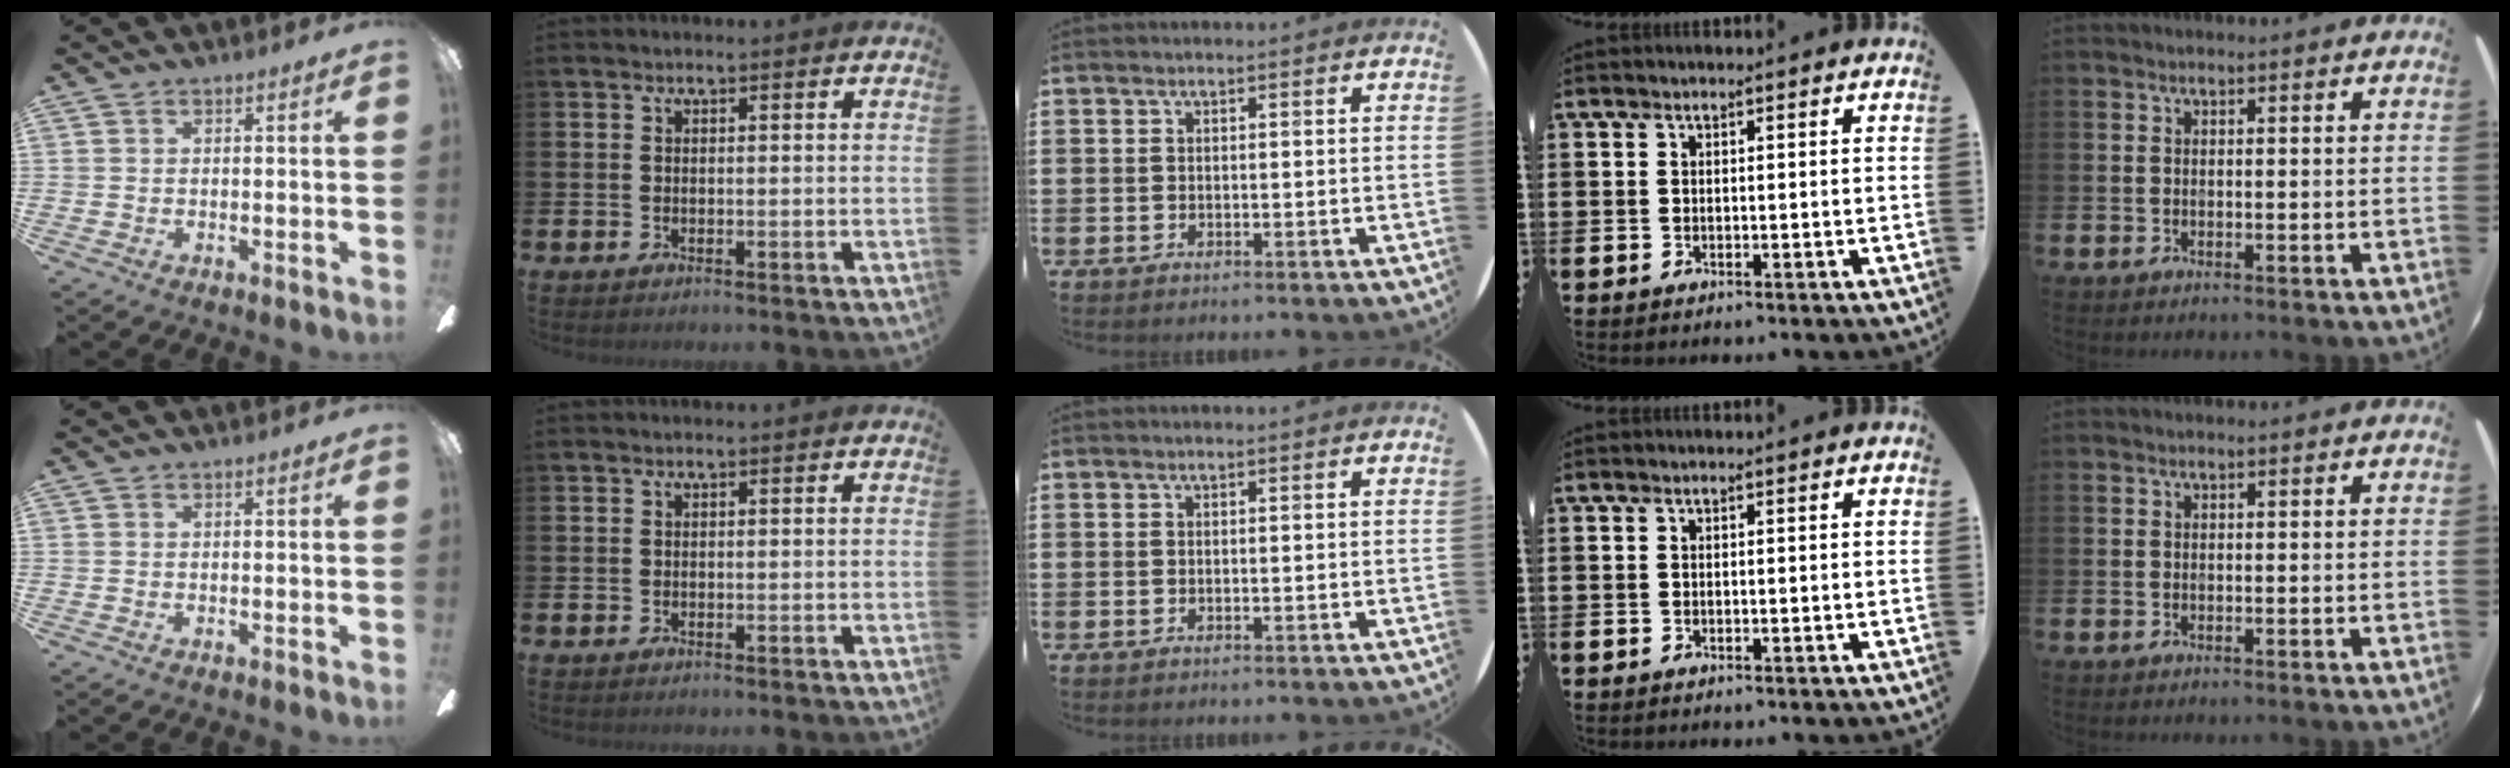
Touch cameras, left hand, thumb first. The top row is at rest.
{}